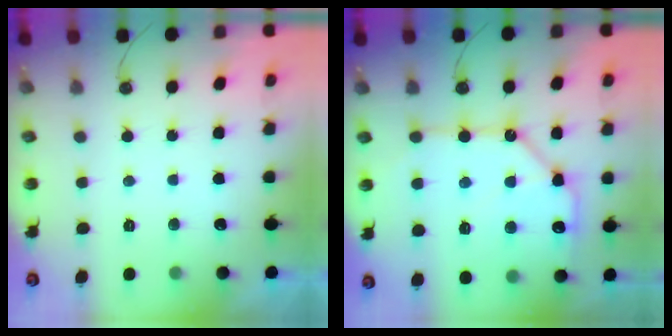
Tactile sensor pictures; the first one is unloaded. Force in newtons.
{"total": 14.0, "press": 14.0, "slide": 1.3}